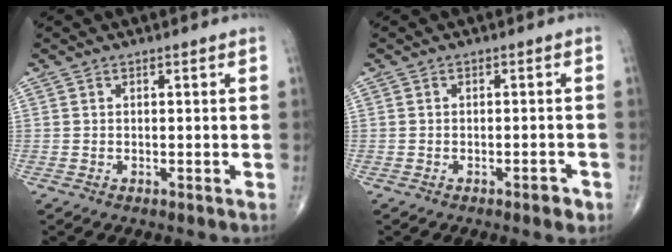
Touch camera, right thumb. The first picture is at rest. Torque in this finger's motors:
{"motor_torque": [0.29, 0.48, -0.15, -0.08, 0.11]}